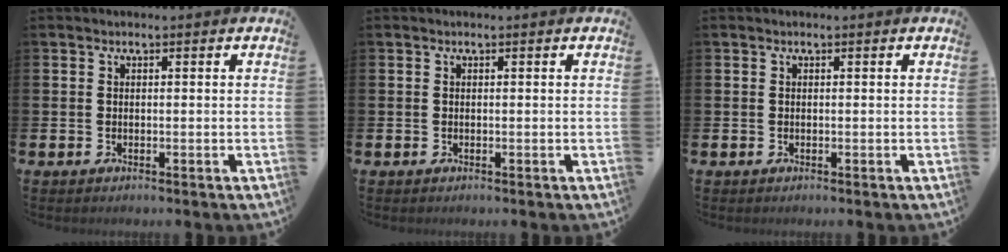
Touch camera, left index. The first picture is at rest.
{"total": 0.0}
{"total": 0.0}